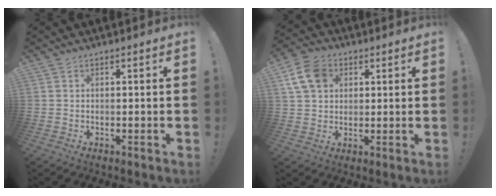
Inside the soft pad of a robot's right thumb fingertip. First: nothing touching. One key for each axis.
{"total": 10.9, "fx": 4.2, "fy": 8.2, "fz": 5.9, "tx": -0.107, "ty": -0.002, "tz": 0.087}